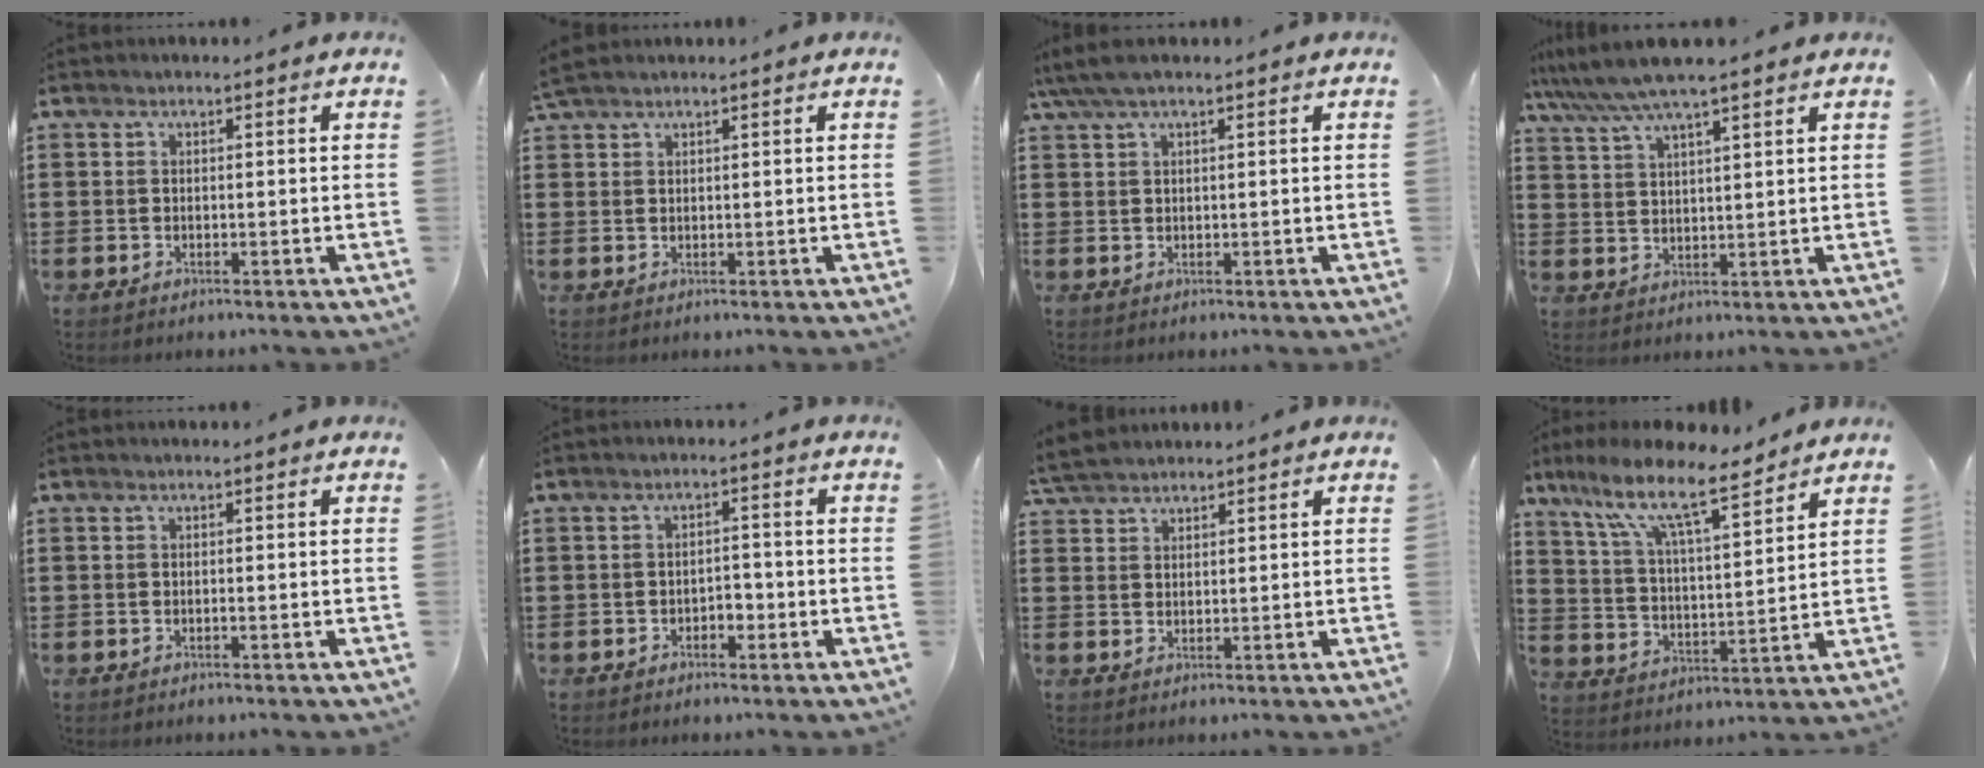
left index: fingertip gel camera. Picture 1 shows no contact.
{"total": 1.8, "force": [1.5, 0.4, 0.8], "torque": [-0.019, 0.003, 0.029]}
{"total": 3.8, "force": [3.2, 1.1, 1.9], "torque": [-0.044, 0.003, 0.060]}
{"total": 6.2, "force": [5.2, 0.3, 3.5], "torque": [-0.081, -0.016, 0.091]}
{"total": 0.0}
{"total": 2.0, "force": [-1.1, 1.2, 1.2], "torque": [-0.027, 0.003, -0.026]}
{"total": 3.4, "force": [3.2, 0.8, 0.8], "torque": [-0.027, 0.000, 0.062]}
{"total": 11.3, "force": [8.5, 1.9, 7.2], "torque": [-0.165, -0.037, 0.143]}